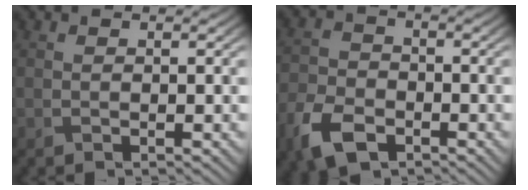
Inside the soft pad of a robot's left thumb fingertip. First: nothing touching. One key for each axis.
{"total": 7.5, "fx": -4.6, "fy": 4.3, "fz": 4.2, "tx": -0.105, "ty": -0.015, "tz": -0.096}